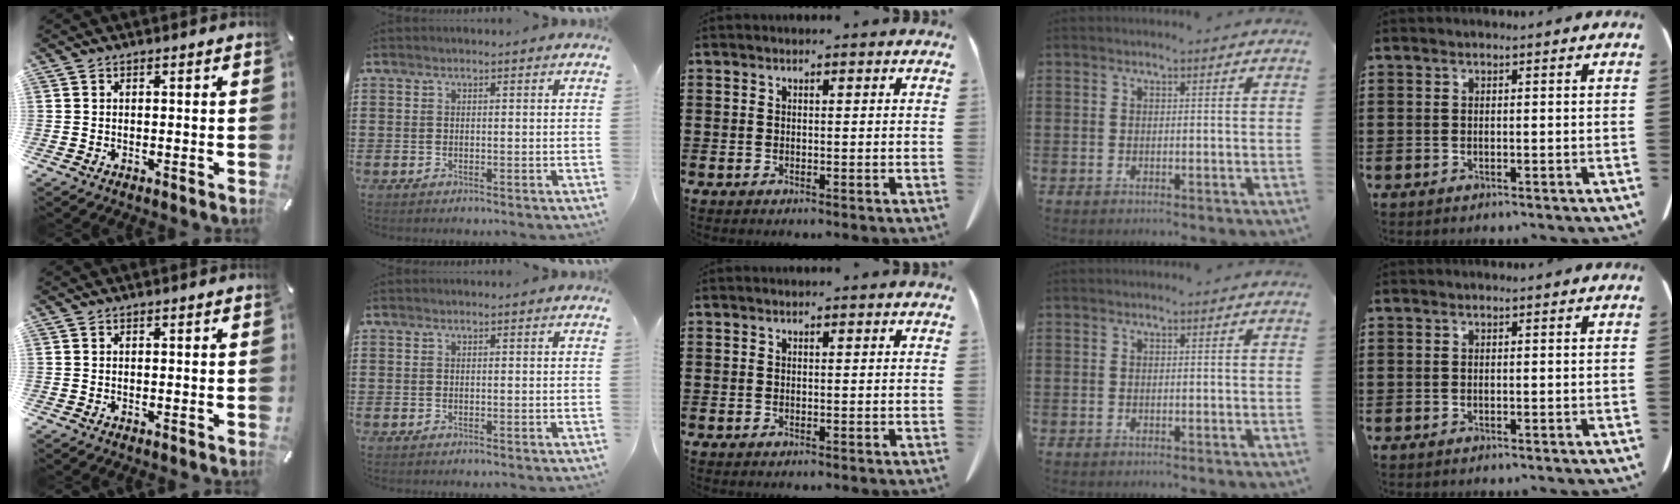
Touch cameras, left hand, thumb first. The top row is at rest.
{}